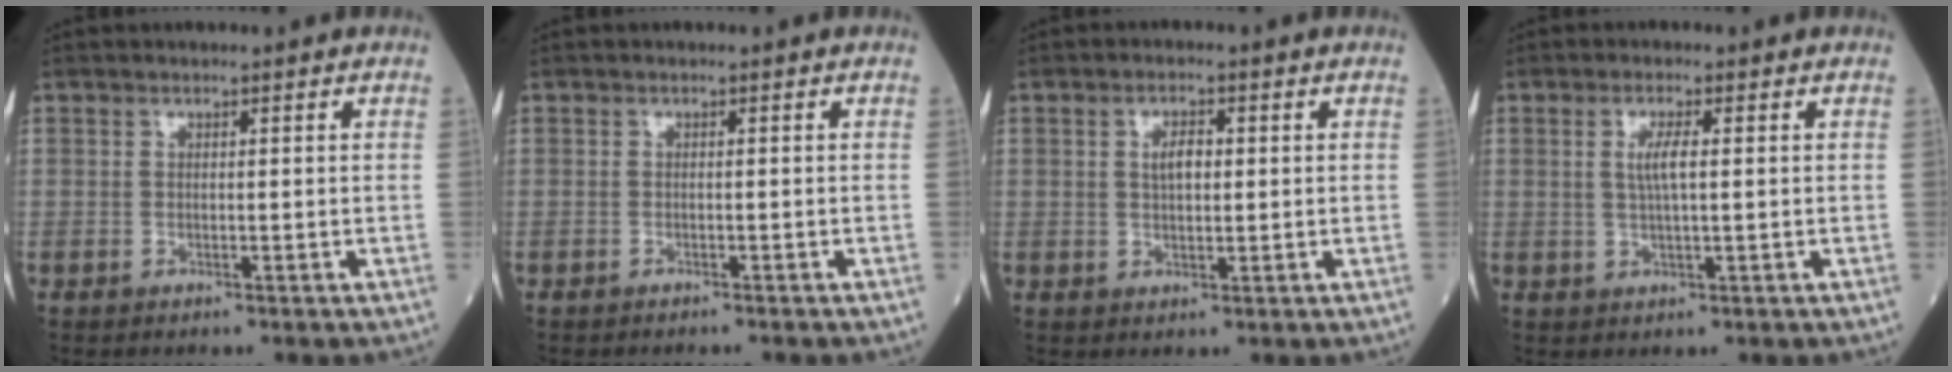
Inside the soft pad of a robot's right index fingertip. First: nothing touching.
{"total": 1.3, "force": [-1.3, 0.1, 0.5], "torque": [-0.009, 0.000, -0.016]}
{"total": 3.1, "force": [0.6, 1.3, 2.7], "torque": [-0.050, 0.004, 0.011]}
{"total": 3.2, "force": [0.6, 0.3, 3.2], "torque": [-0.065, 0.000, 0.012]}